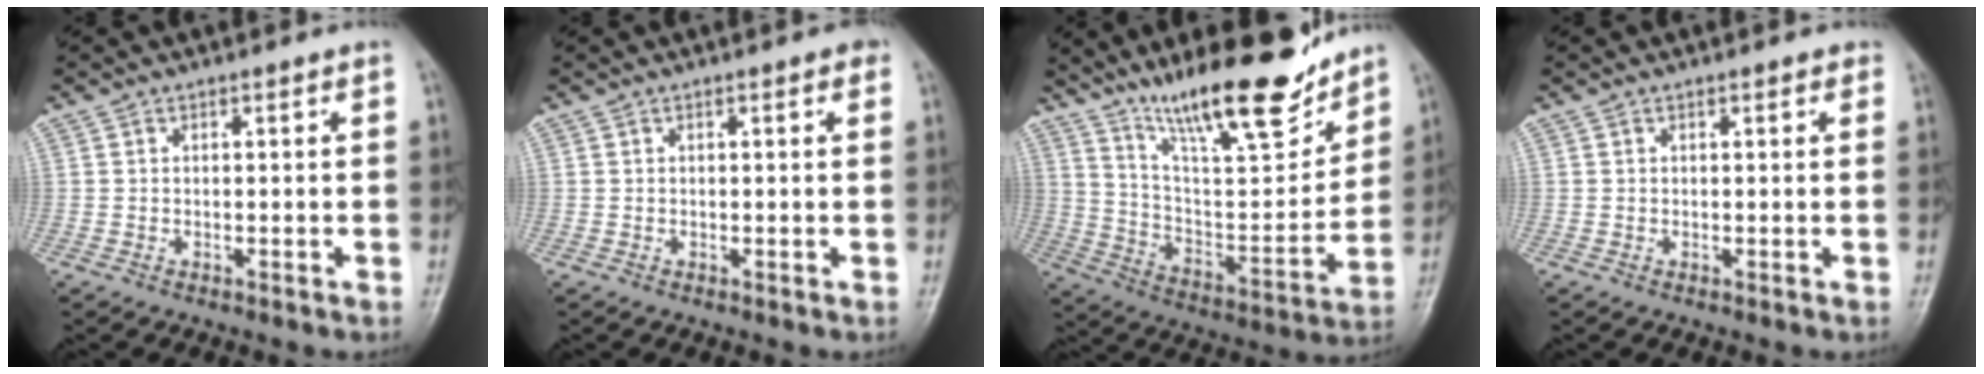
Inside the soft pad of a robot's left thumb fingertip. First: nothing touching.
{"total": 1.5, "force": [0.7, 0.5, 1.3], "torque": [-0.015, 0.001, 0.005]}
{"total": 21.1, "force": [15.6, 5.3, 13.2], "torque": [-0.178, -0.083, 0.271]}
{"total": 1.1, "force": [0.6, 0.6, 0.7], "torque": [-0.001, 0.000, 0.003]}